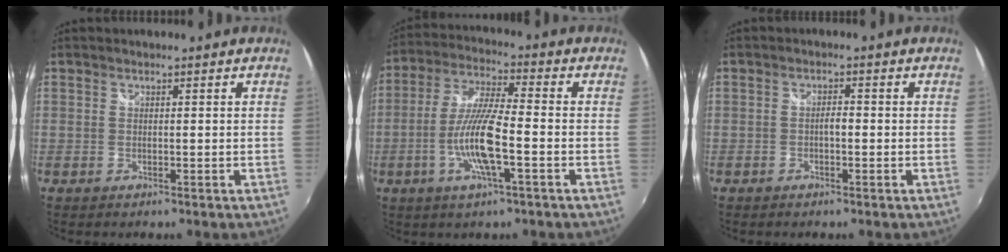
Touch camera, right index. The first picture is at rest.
{"total": 11.3, "force": [-3.4, 1.6, 10.7], "torque": [-0.218, -0.004, -0.066]}
{"total": 1.5, "force": [-0.5, 0.6, 1.3], "torque": [-0.023, 0.005, -0.010]}